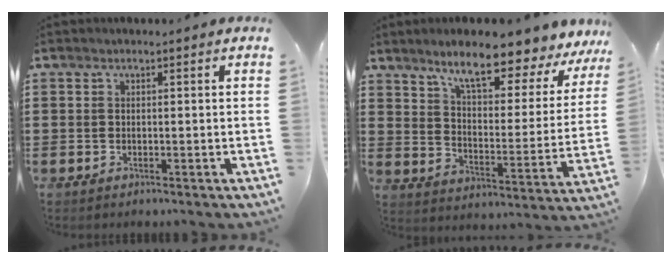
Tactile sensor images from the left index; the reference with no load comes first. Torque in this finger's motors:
{"motor_torque": [2.14, 0.00, 0.70, 0.21]}